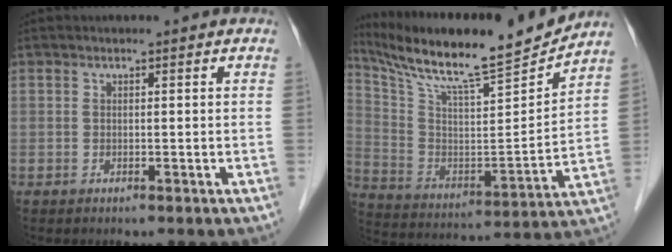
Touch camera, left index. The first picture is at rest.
{"total": 20.4, "force": [18.4, 0.1, 8.7], "torque": [-0.169, -0.027, 0.306]}